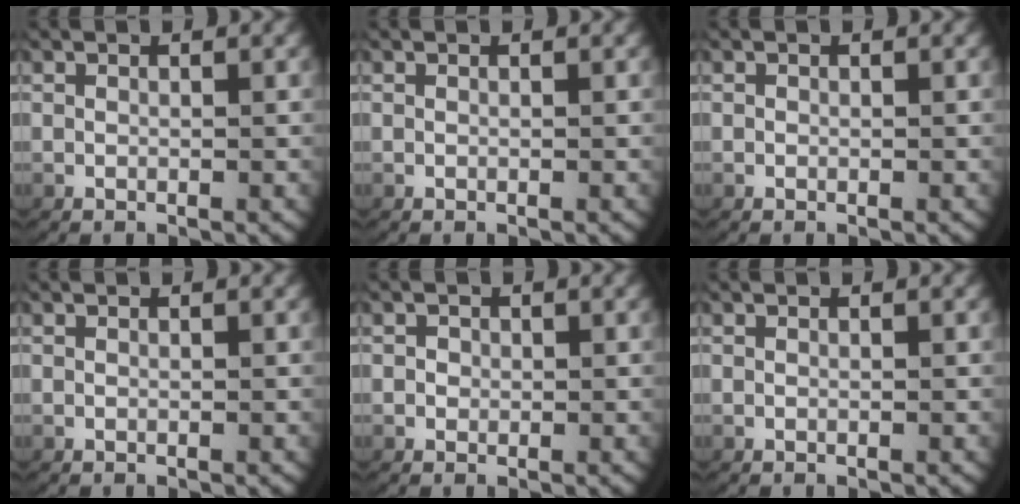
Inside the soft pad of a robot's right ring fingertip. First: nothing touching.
{"total": 0.0}
{"total": 0.0}
{"total": 0.0}
{"total": 0.7, "force": [-0.1, 0.7, 0.2], "torque": [-0.012, -0.005, 0.001]}
{"total": 0.0}